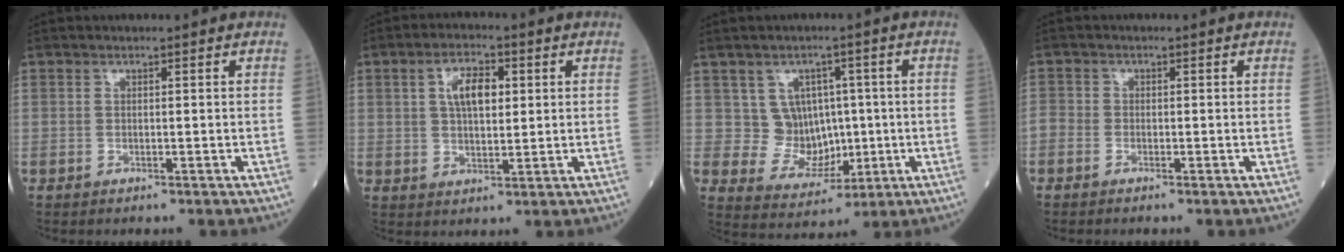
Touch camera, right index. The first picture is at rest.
{"total": 5.9, "force": [1.6, 2.5, 5.1], "torque": [-0.101, 0.010, 0.030]}
{"total": 6.7, "force": [0.8, 6.1, 2.6], "torque": [-0.038, 0.012, 0.029]}
{"total": 1.8, "force": [-1.5, 0.7, 0.8], "torque": [-0.019, -0.002, -0.032]}